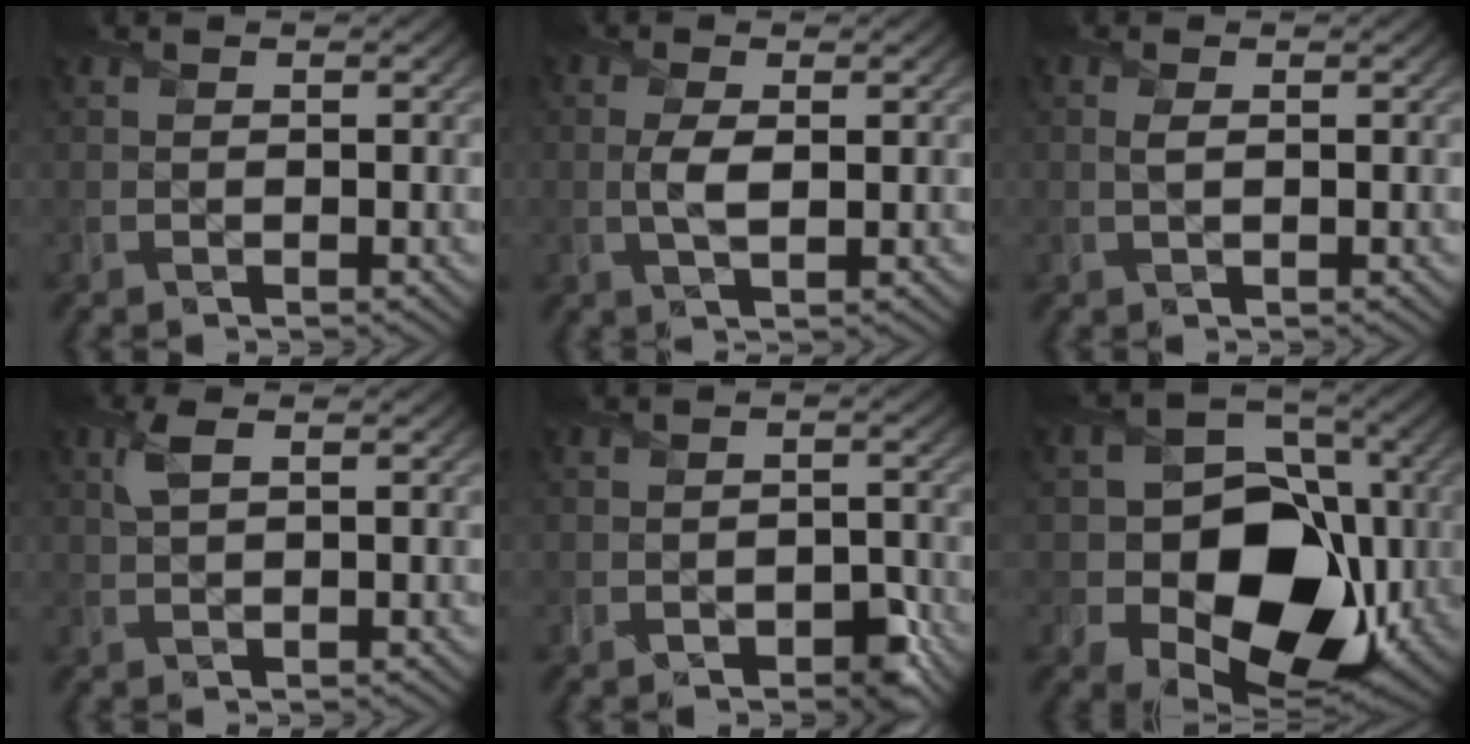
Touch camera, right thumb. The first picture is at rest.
{"total": 2.8, "force": [0.3, 1.1, 2.5], "torque": [-0.063, 0.000, 0.004]}
{"total": 1.1, "force": [0.3, 0.3, 1.0], "torque": [-0.026, 0.003, 0.005]}
{"total": 2.2, "force": [1.0, 0.8, 1.8], "torque": [-0.047, 0.008, 0.017]}
{"total": 3.2, "force": [-1.7, 2.1, 1.5], "torque": [-0.017, -0.003, -0.029]}
{"total": 15.0, "force": [-2.6, 11.2, 9.7], "torque": [-0.138, -0.014, -0.063]}